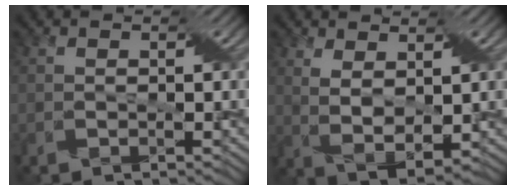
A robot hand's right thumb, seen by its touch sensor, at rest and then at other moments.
{"total": 4.0, "force": [2.1, 1.6, 3.0], "torque": [-0.076, -0.005, 0.039]}